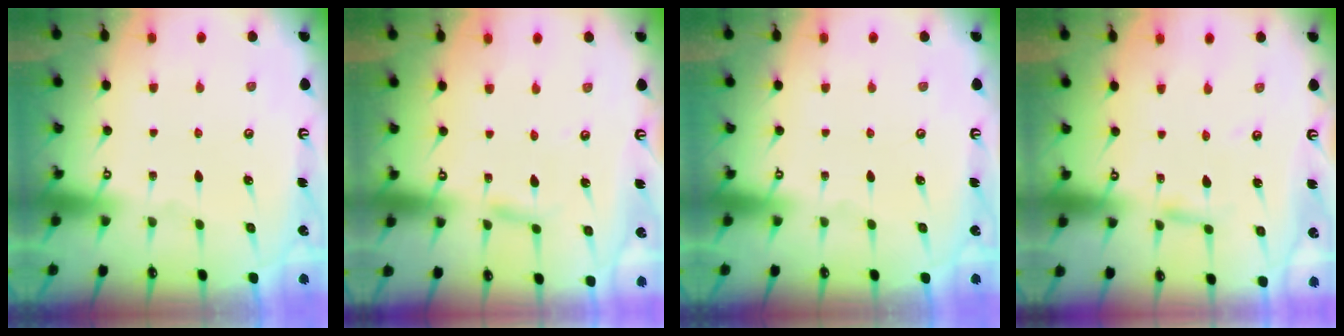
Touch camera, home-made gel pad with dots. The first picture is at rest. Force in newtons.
{"total": 5.3, "press": 5.3, "slide": 0.3}
{"total": 0.0}
{"total": 2.8, "press": 2.8, "slide": 0.2}